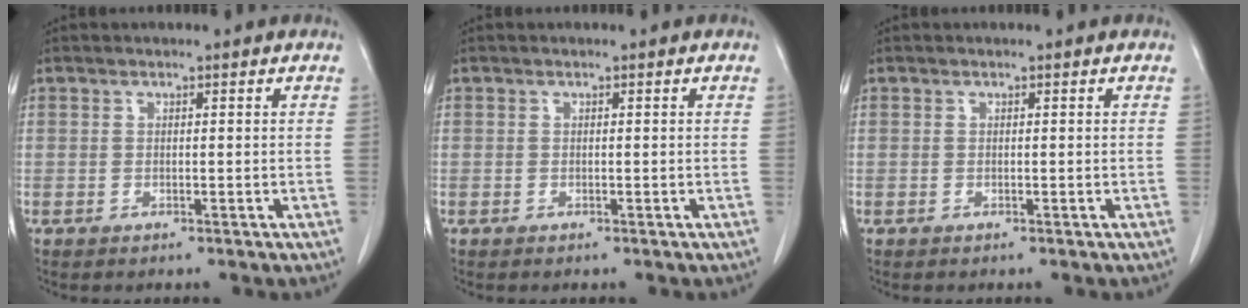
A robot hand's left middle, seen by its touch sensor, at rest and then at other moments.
{"total": 0.0}
{"total": 0.0}